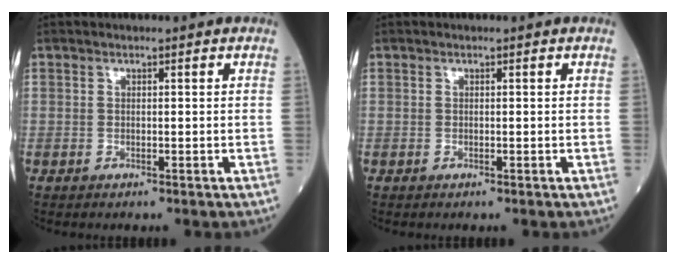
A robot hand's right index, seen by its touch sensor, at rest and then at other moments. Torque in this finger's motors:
{"motor_torque": [0.00, 0.00, 0.00, 0.00]}